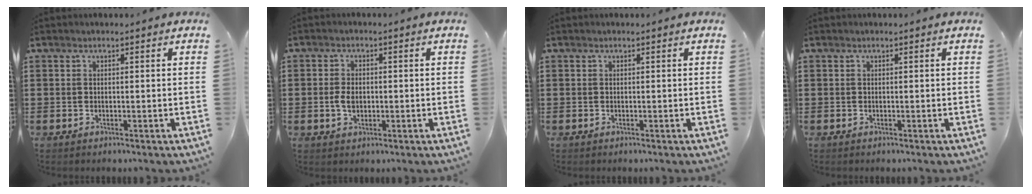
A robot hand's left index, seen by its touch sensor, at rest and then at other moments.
{"total": 3.1, "force": [-0.2, 1.9, 2.4], "torque": [-0.055, 0.002, -0.007]}
{"total": 0.0}
{"total": 0.0}